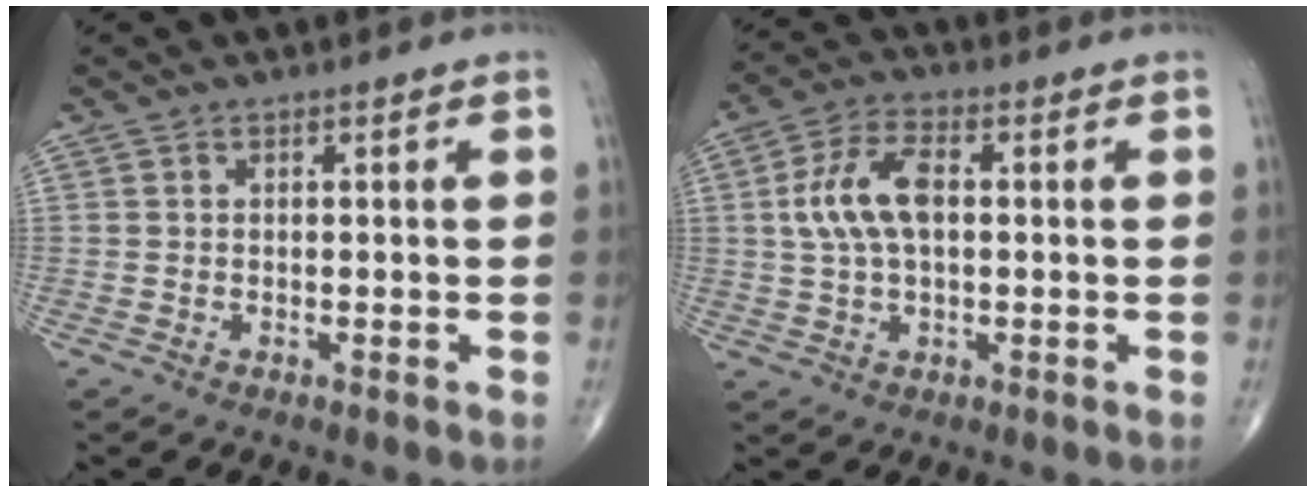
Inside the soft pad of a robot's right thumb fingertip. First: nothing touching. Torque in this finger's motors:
{"motor_torque": [-0.38, 0.75, 0.87, 0.28, 0.10]}